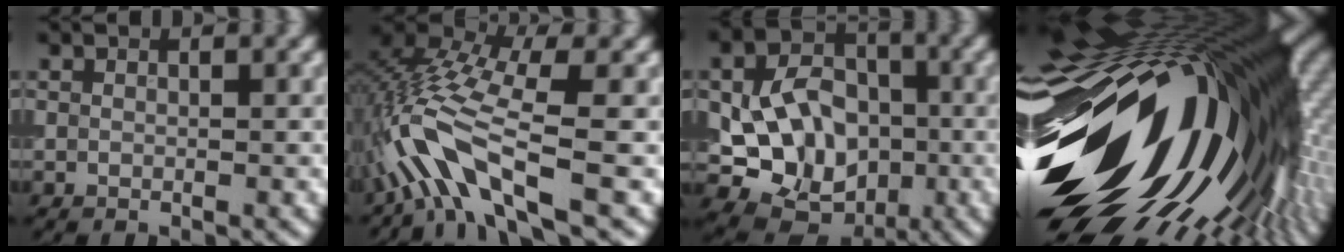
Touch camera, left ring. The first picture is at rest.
{"total": 8.3, "force": [-3.5, 2.4, 7.2], "torque": [-0.151, 0.014, -0.078]}
{"total": 9.3, "force": [-1.3, 7.4, 5.6], "torque": [-0.101, -0.009, -0.019]}
{"total": 21.4, "force": [0.9, 11.0, 18.3], "torque": [-0.302, -0.058, 0.017]}